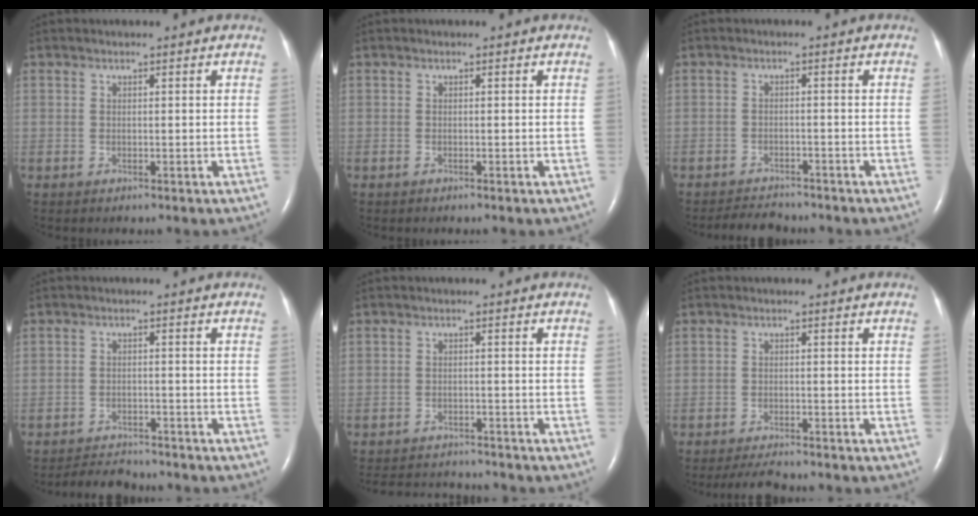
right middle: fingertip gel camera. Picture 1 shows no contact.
{"total": 0.0}
{"total": 4.4, "force": [-4.2, 1.0, 0.6], "torque": [-0.016, -0.011, -0.067]}
{"total": 4.3, "force": [-4.2, 0.7, 0.2], "torque": [-0.009, -0.012, -0.070]}
{"total": 8.1, "force": [-7.9, 1.2, 1.3], "torque": [-0.029, 0.004, -0.115]}
{"total": 3.8, "force": [-3.5, 0.3, 1.5], "torque": [-0.031, -0.014, -0.058]}